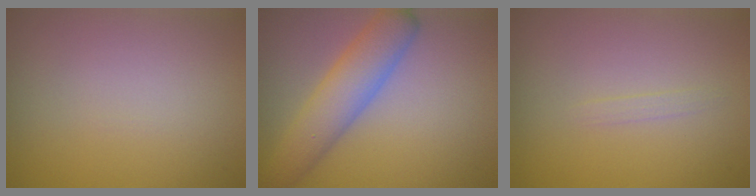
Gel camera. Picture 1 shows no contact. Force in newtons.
{"total": 5.1, "press": 5.1, "slide": 0.1}
{"total": 0.6, "press": 0.6, "slide": 0.1}